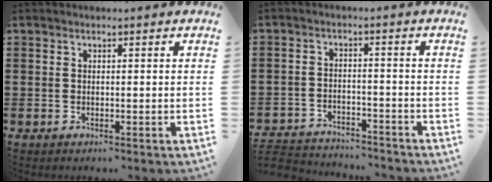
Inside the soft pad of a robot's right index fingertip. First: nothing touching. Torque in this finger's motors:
{"motor_torque": [-1.20, 0.94, -1.05, -0.21]}